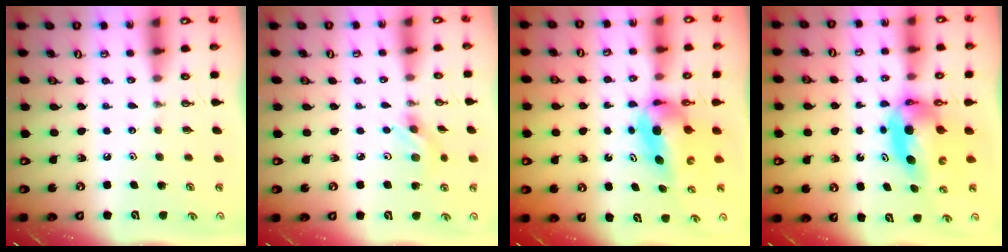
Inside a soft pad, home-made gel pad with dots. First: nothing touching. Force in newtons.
{"total": 3.4, "press": 3.2, "slide": 1.0}
{"total": 5.3, "press": 5.3, "slide": 0.7}
{"total": 7.2, "press": 6.7, "slide": 2.7}